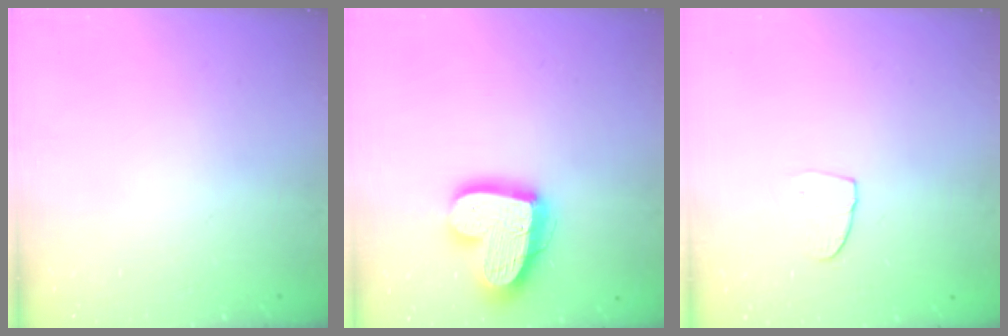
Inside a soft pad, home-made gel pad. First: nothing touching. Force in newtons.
{"total": 17.2, "press": 17.2, "slide": 1.4}
{"total": 5.0, "press": 4.9, "slide": 0.5}